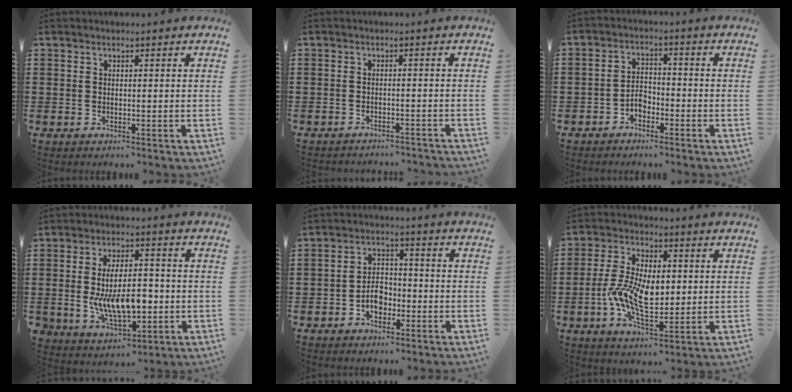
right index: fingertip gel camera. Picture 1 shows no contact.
{"total": 1.7, "force": [-1.7, 0.0, 0.1], "torque": [-0.008, 0.002, -0.036]}
{"total": 2.8, "force": [-1.9, 1.7, 1.2], "torque": [-0.028, 0.003, -0.039]}
{"total": 10.2, "force": [-1.3, 5.2, 8.7], "torque": [-0.168, -0.004, -0.027]}
{"total": 4.4, "force": [-1.8, 3.0, 2.7], "torque": [-0.045, 0.001, -0.034]}
{"total": 9.8, "force": [-0.8, 4.8, 8.5], "torque": [-0.187, 0.001, -0.017]}